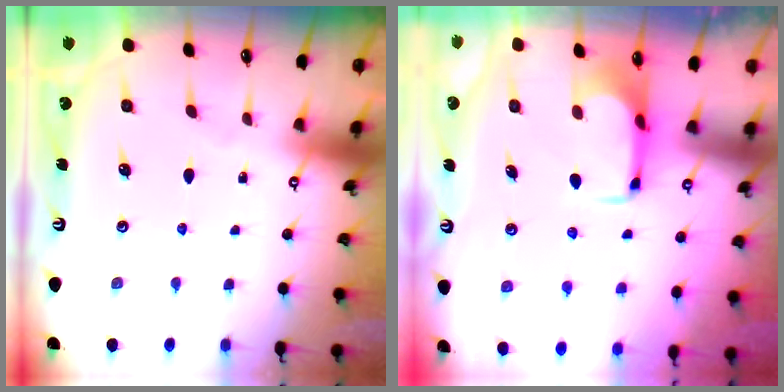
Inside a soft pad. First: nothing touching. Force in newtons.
{"total": 2.0, "press": 2.0, "slide": 0.4}